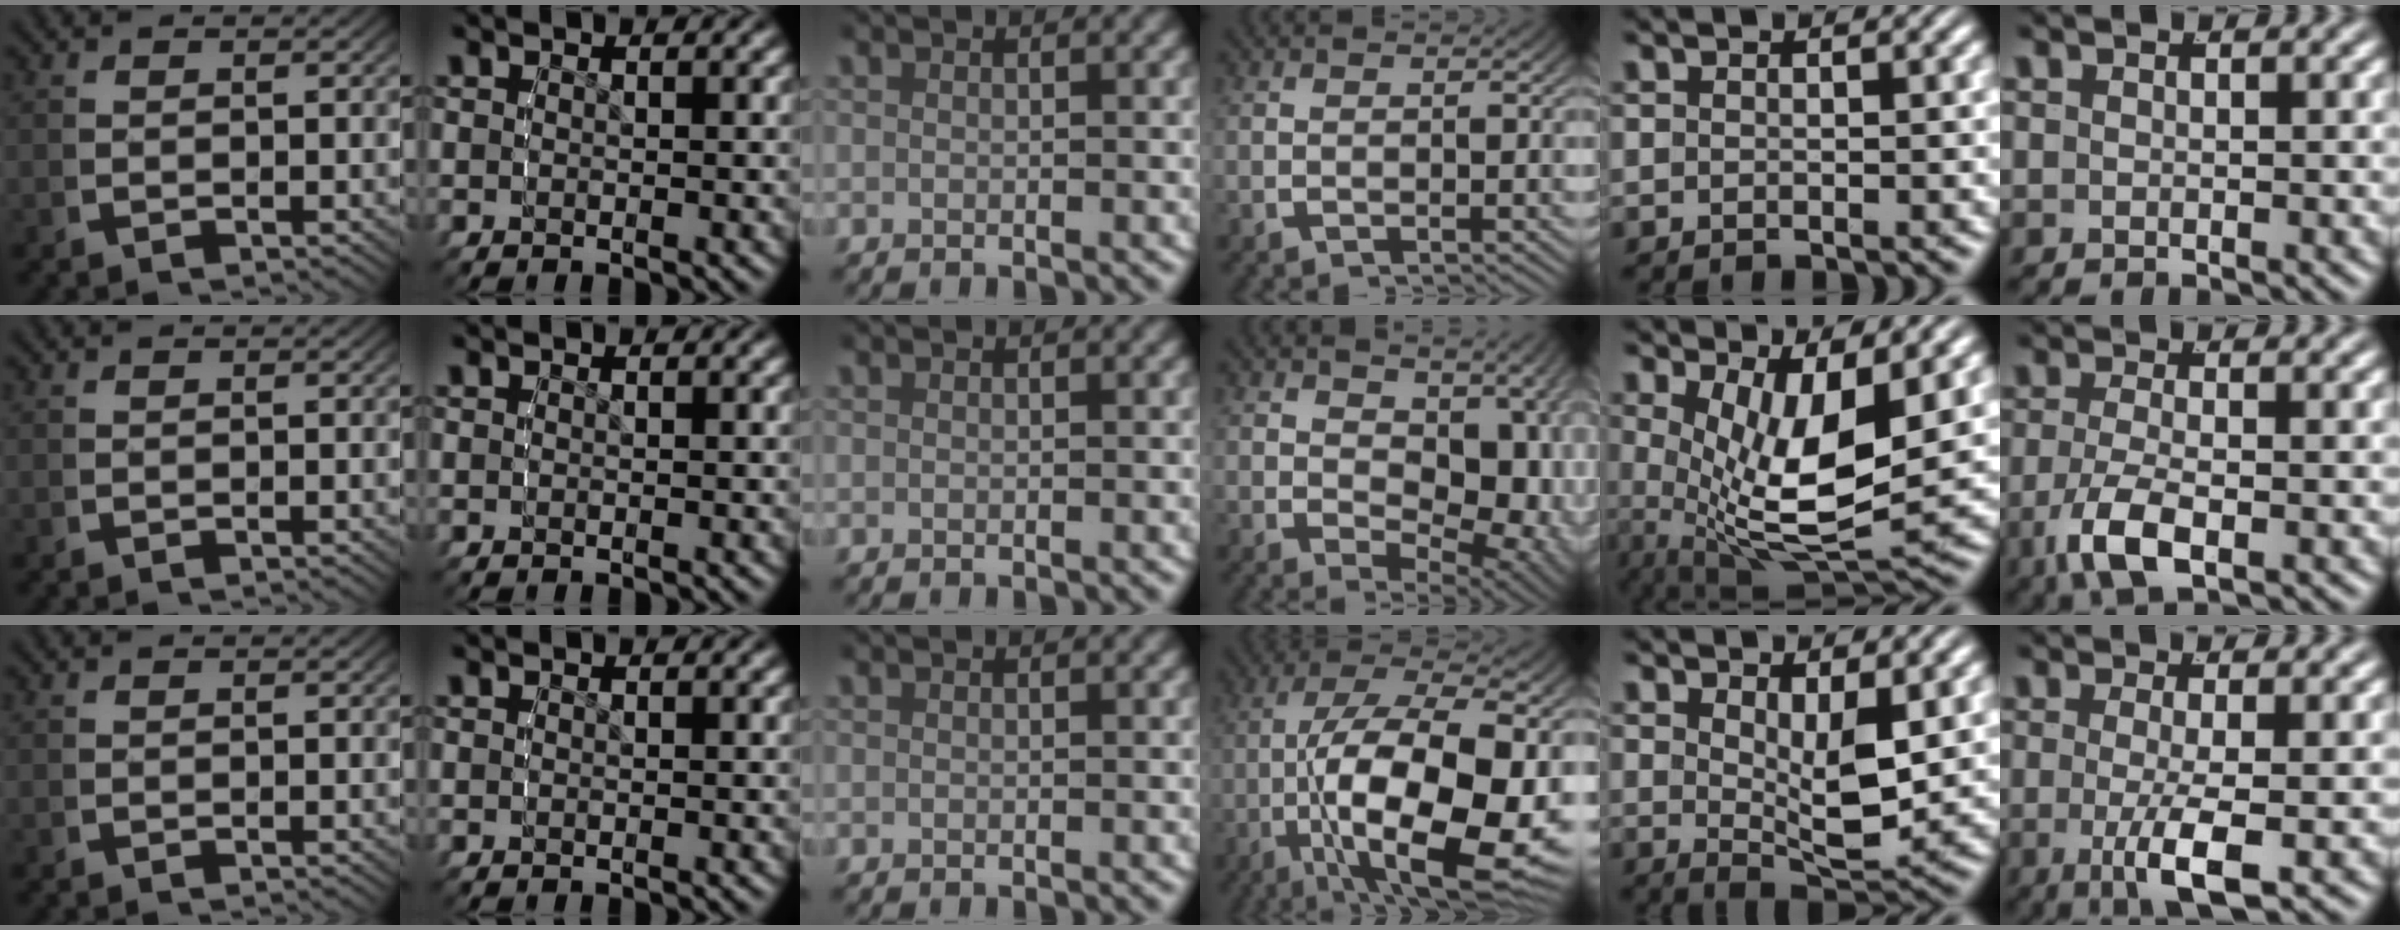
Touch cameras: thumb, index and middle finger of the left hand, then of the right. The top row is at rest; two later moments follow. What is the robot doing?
{"motion": "lift_and_place", "object": "toy banana"}